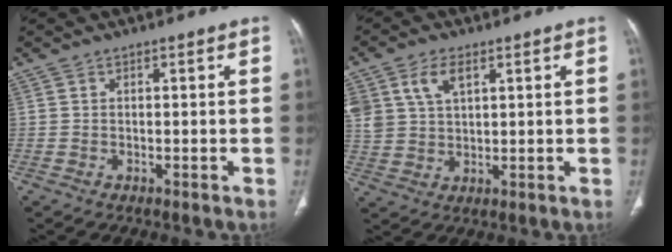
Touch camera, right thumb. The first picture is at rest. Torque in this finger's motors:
{"motor_torque": [0.63, 0.55, 0.86, 0.73, 0.04]}